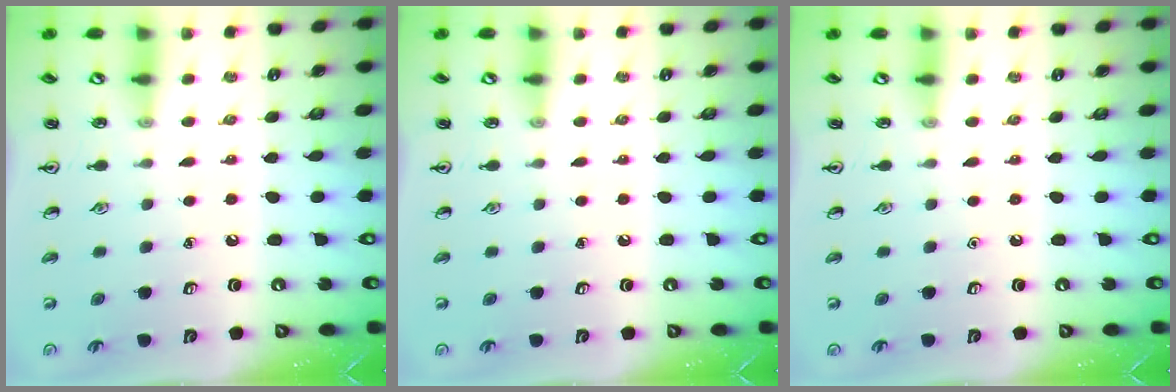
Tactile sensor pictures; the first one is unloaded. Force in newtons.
{"total": 0.0}
{"total": 0.0}